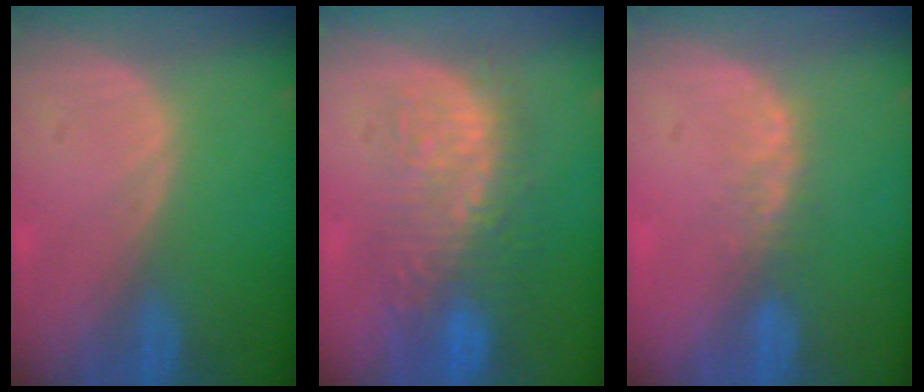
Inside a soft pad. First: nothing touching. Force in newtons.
{"total": 10.0, "press": 9.3, "slide": 3.8}
{"total": 2.8, "press": 2.4, "slide": 1.5}